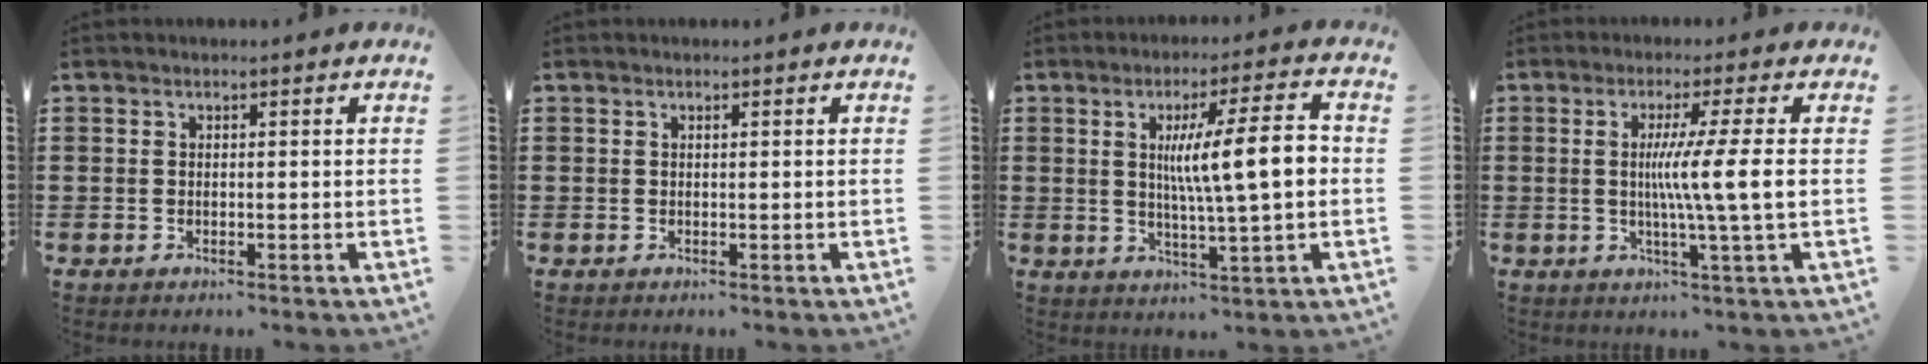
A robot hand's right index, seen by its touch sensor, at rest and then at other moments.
{"total": 0.0}
{"total": 11.4, "force": [1.3, 1.7, 11.2], "torque": [-0.185, -0.001, 0.014]}
{"total": 8.0, "force": [0.2, -1.1, 8.0], "torque": [-0.145, -0.010, -0.004]}